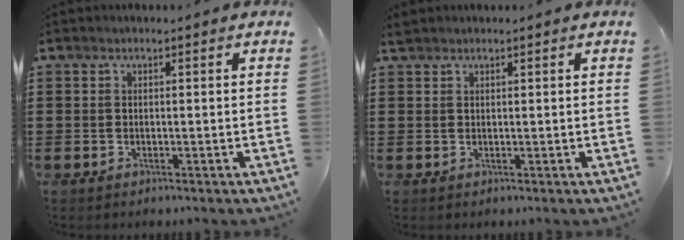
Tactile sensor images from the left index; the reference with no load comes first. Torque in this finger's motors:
{"motor_torque": [-0.74, 1.40, 0.22, 0.04]}